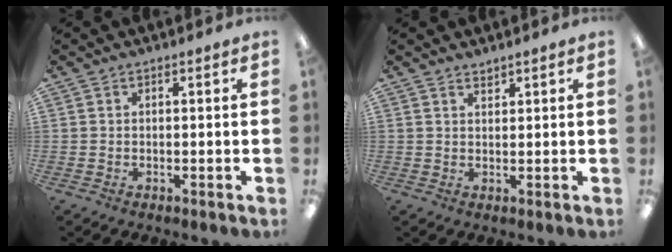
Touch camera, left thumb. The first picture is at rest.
{"total": 1.4, "force": [1.4, 0.3, 0.1], "torque": [-0.004, -0.003, 0.027]}